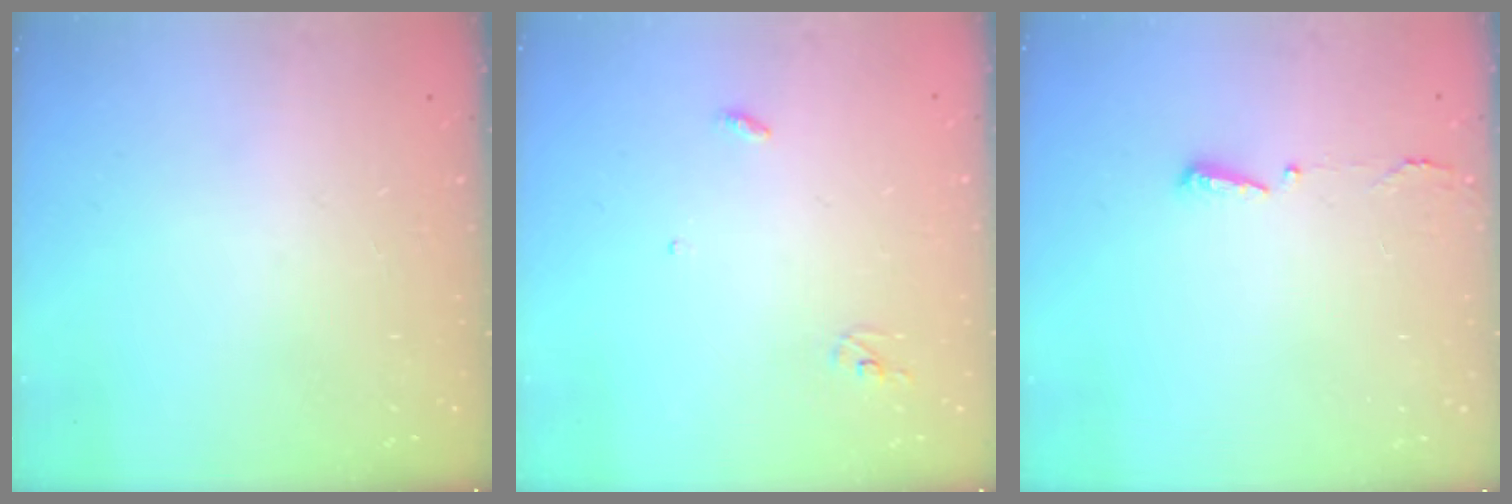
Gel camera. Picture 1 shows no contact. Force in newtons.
{"total": 3.0, "press": 2.9, "slide": 0.2}
{"total": 2.9, "press": 2.8, "slide": 0.6}